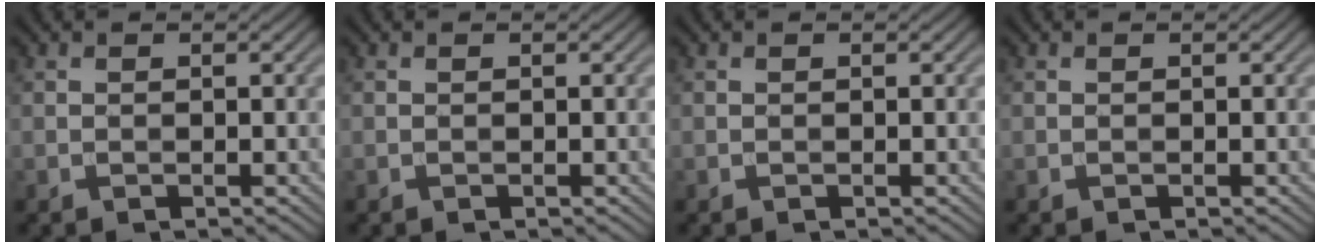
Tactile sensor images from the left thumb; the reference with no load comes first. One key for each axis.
{"total": 0.0}
{"total": 0.0}
{"total": 0.0}